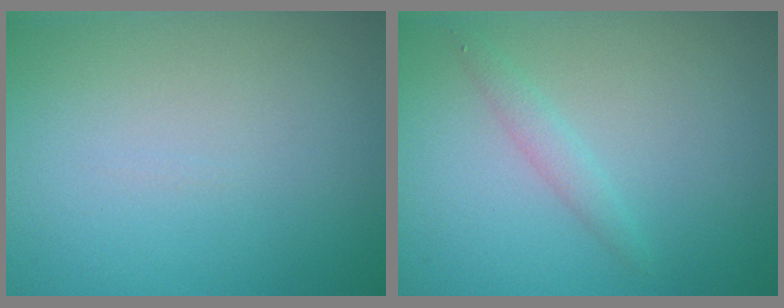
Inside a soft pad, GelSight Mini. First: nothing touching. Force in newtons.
{"total": 1.3, "press": 1.3, "slide": 0.1}